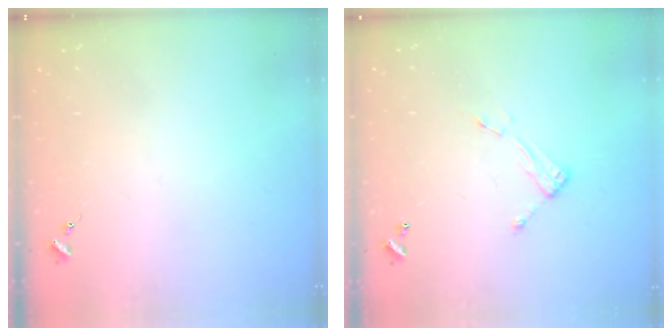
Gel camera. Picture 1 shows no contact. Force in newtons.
{"total": 6.6, "press": 6.6, "slide": 0.2}